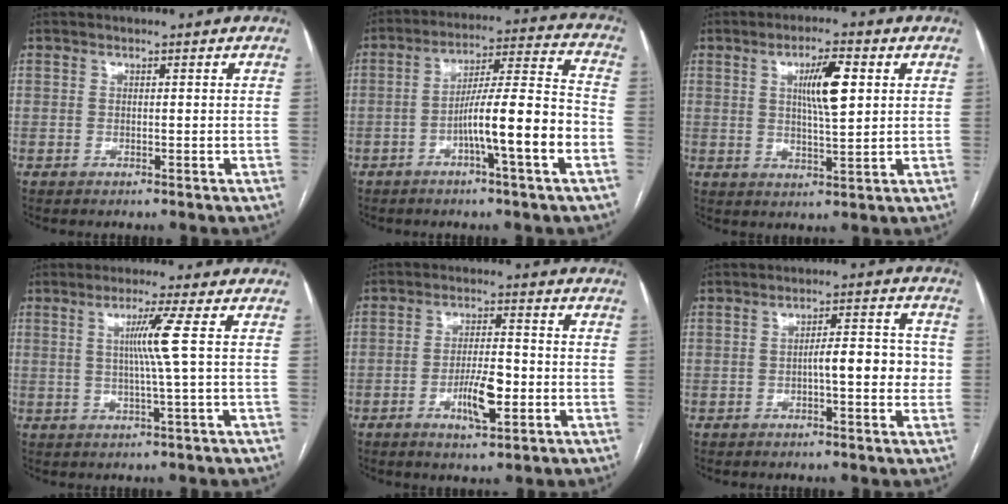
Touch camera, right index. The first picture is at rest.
{"total": 12.7, "force": [-4.4, 0.0, 11.9], "torque": [-0.195, 0.016, -0.072]}
{"total": 7.2, "force": [2.1, 1.1, 6.8], "torque": [-0.119, 0.005, 0.037]}
{"total": 5.3, "force": [0.8, -1.8, 4.9], "torque": [-0.094, -0.003, 0.019]}
{"total": 6.8, "force": [-2.3, 1.8, 6.1], "torque": [-0.114, 0.001, -0.036]}
{"total": 6.8, "force": [-0.8, 1.8, 6.5], "torque": [-0.089, 0.022, -0.010]}